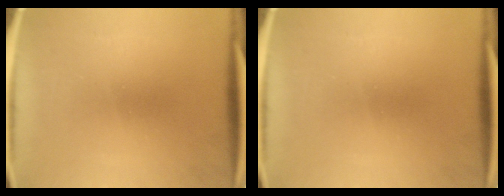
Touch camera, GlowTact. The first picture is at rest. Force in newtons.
{"total": 0.0}